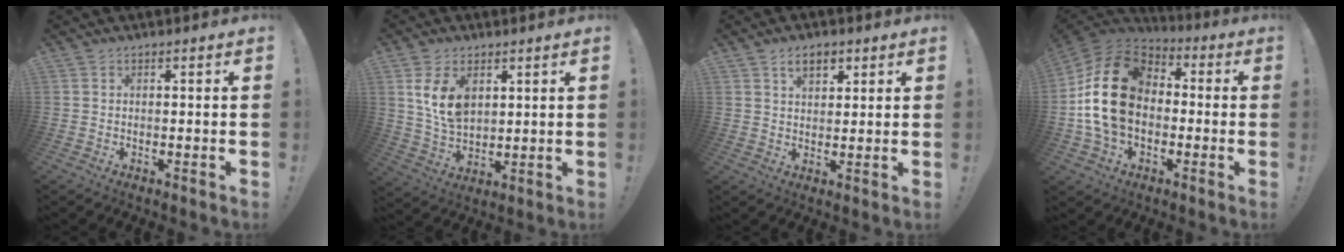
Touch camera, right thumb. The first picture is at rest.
{"total": 10.3, "force": [4.1, 6.7, 6.7], "torque": [-0.125, -0.009, 0.078]}
{"total": 5.2, "force": [2.7, 3.0, 3.1], "torque": [-0.047, -0.003, 0.048]}
{"total": 21.1, "force": [0.9, 15.1, 14.7], "torque": [-0.257, 0.023, 0.026]}